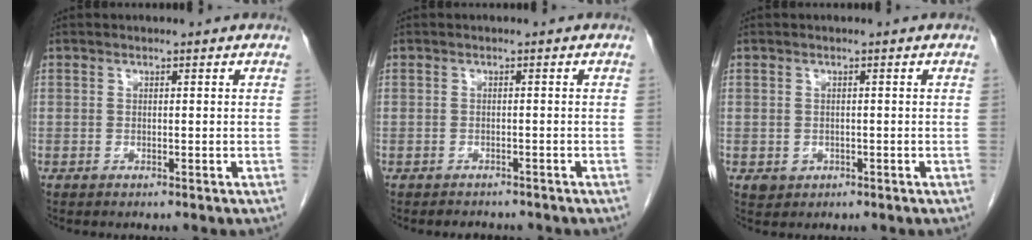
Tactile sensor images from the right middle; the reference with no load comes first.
{"total": 2.6, "force": [-2.4, 1.0, 0.4], "torque": [-0.007, -0.003, -0.030]}
{"total": 1.9, "force": [-0.6, 1.7, 0.6], "torque": [-0.008, 0.002, 0.001]}